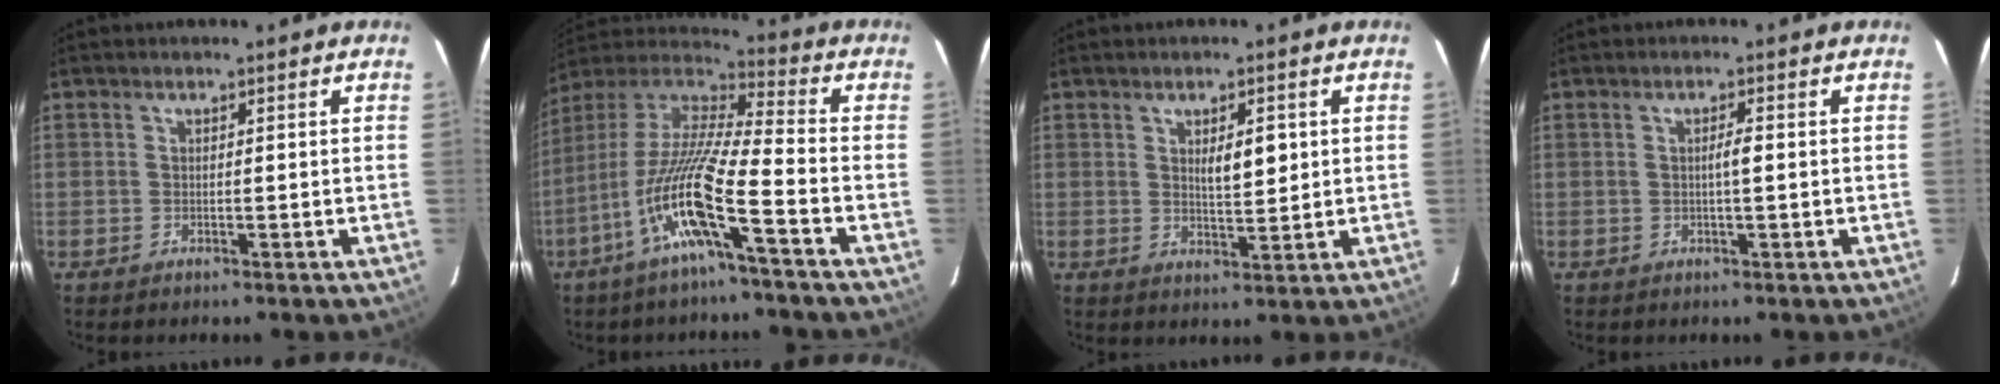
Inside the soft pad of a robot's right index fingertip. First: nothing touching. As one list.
[{"total": 15.1, "force": [-6.7, 0.3, 13.6], "torque": [-0.280, -0.006, -0.135]}, {"total": 4.1, "force": [1.1, 1.3, 3.7], "torque": [-0.060, -0.002, 0.020]}, {"total": 1.5, "force": [-0.1, 0.0, 1.5], "torque": [-0.027, 0.002, -0.001]}]